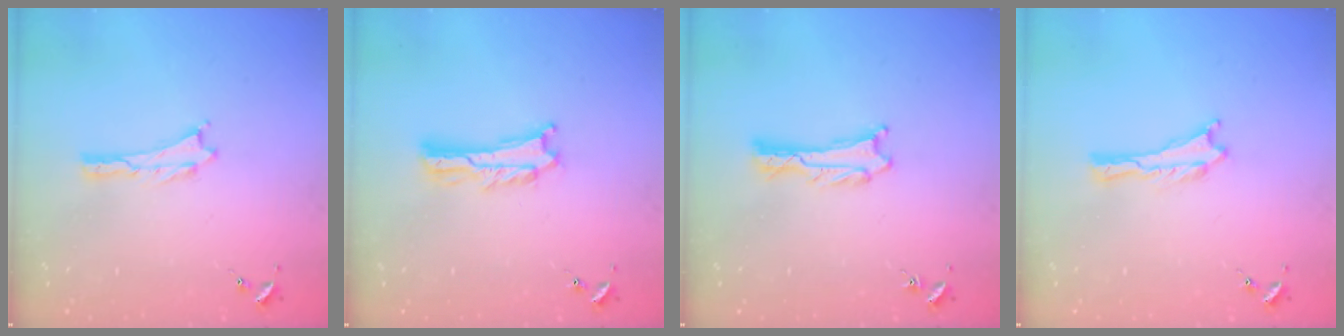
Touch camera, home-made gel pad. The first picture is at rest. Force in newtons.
{"total": 2.0, "press": 2.0, "slide": 0.3}
{"total": 0.9, "press": 0.8, "slide": 0.1}
{"total": 0.0}